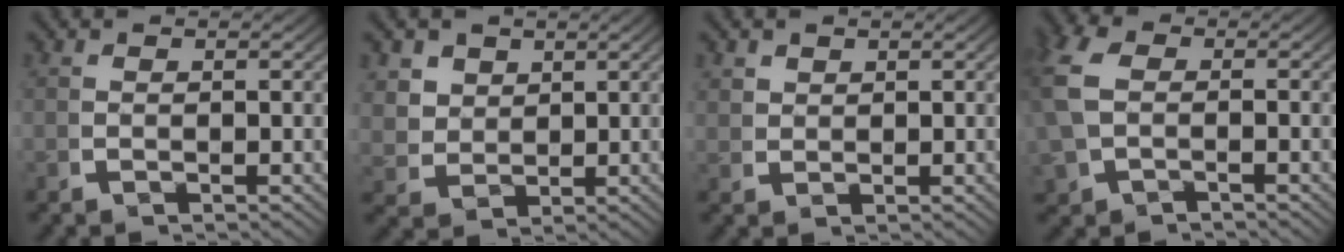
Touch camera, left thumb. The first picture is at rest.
{"total": 3.7, "force": [1.9, 2.7, 1.7], "torque": [-0.038, -0.018, 0.048]}
{"total": 1.4, "force": [1.3, 0.4, 0.3], "torque": [-0.002, 0.000, 0.034]}
{"total": 4.1, "force": [-0.2, 3.1, 2.7], "torque": [-0.079, -0.006, 0.004]}